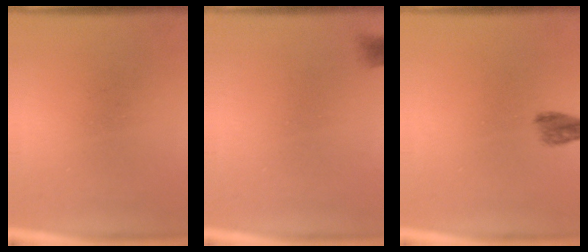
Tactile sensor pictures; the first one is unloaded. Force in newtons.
{"total": 1.2}
{"total": 2.4}